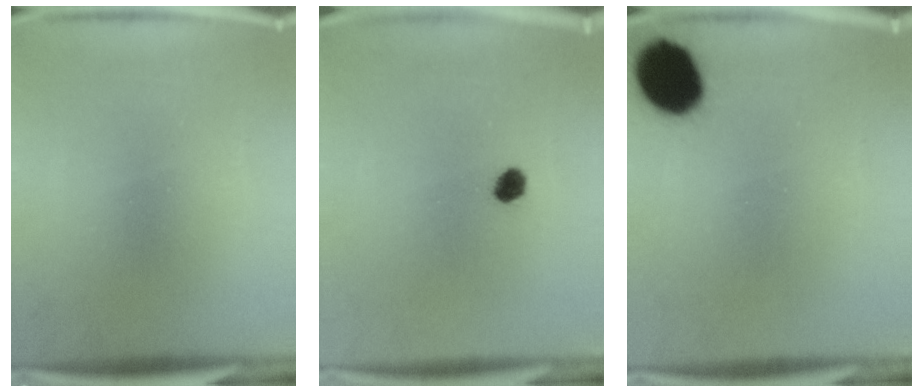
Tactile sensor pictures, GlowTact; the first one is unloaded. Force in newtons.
{"total": 2.5}
{"total": 13.1}